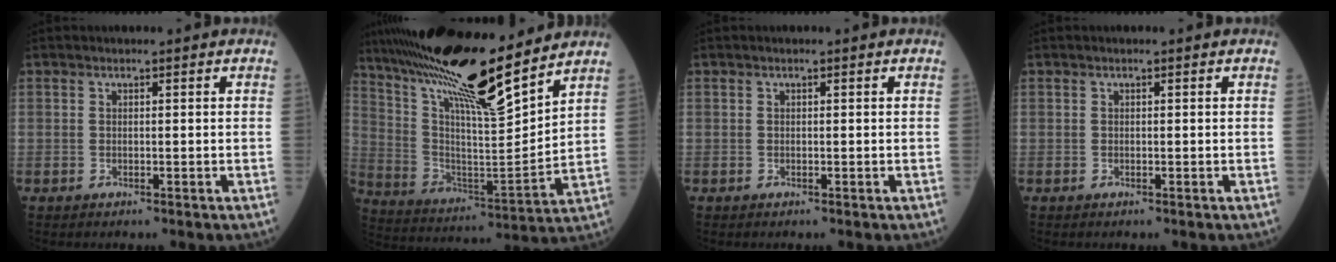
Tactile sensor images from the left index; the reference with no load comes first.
{"total": 20.2, "force": [16.3, 1.4, 11.9], "torque": [-0.211, -0.002, 0.292]}
{"total": 0.0}
{"total": 0.0}